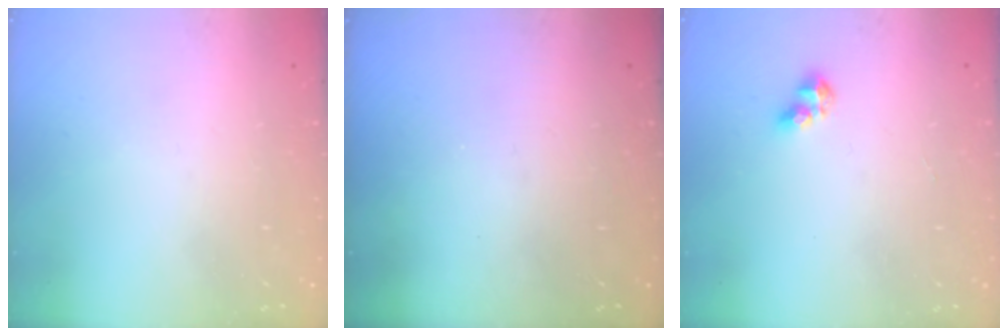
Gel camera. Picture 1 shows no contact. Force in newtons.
{"total": 0.0}
{"total": 5.9, "press": 5.9, "slide": 0.5}